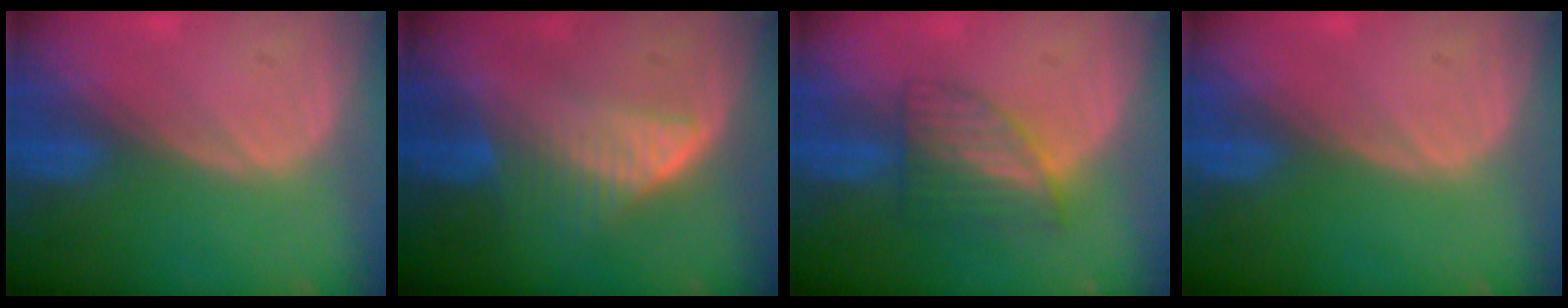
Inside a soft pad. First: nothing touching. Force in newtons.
{"total": 6.7, "press": 5.9, "slide": 3.2}
{"total": 6.4, "press": 5.7, "slide": 3.0}
{"total": 0.0}